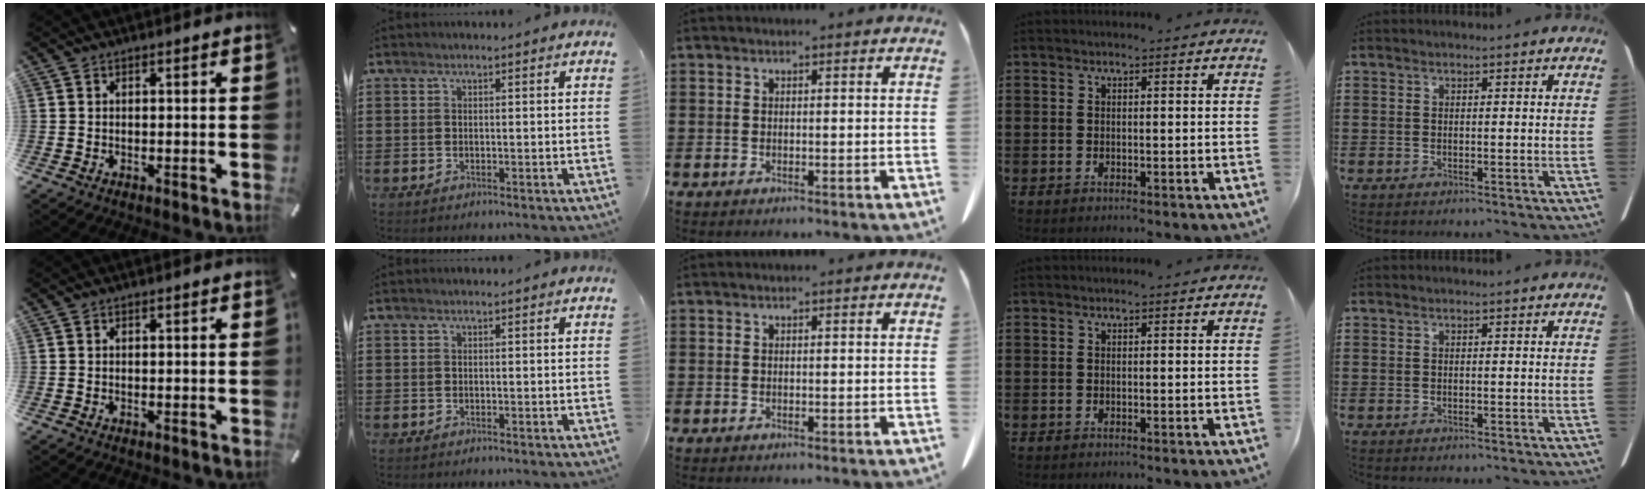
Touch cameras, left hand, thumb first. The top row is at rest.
{}